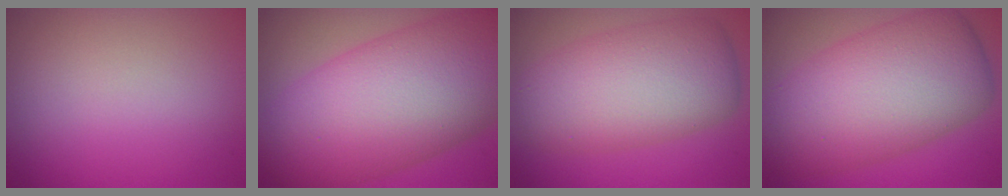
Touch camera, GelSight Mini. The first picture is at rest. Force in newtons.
{"total": 13.6, "press": 13.6, "slide": 0.6}
{"total": 8.7, "press": 8.7, "slide": 0.4}
{"total": 11.1, "press": 11.1, "slide": 0.6}